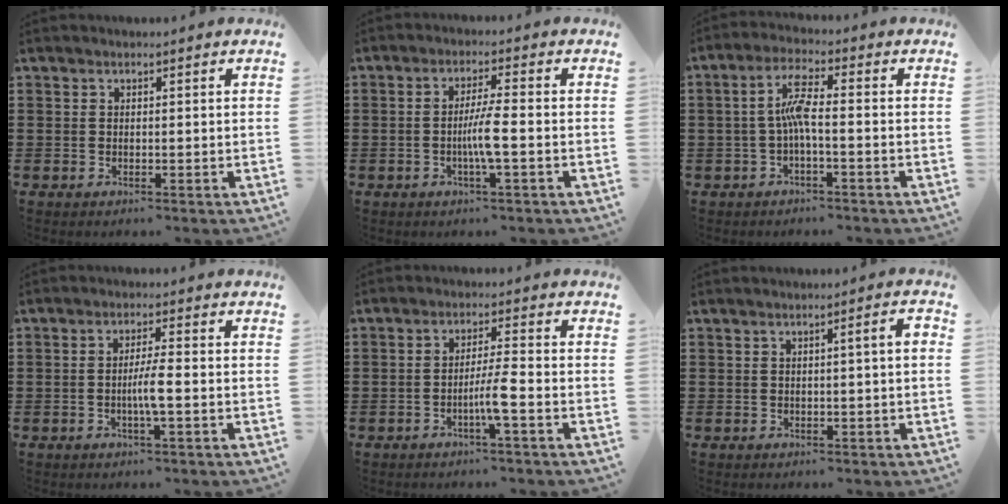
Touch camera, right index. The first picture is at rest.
{"total": 4.4, "force": [-1.1, -0.1, 4.3], "torque": [-0.084, -0.008, -0.025]}
{"total": 5.4, "force": [-0.8, 1.0, 5.2], "torque": [-0.104, 0.004, -0.020]}
{"total": 3.7, "force": [-0.9, 0.0, 3.6], "torque": [-0.072, -0.007, -0.021]}
{"total": 4.4, "force": [-1.9, -0.4, 3.9], "torque": [-0.076, -0.010, -0.039]}
{"total": 2.1, "force": [-0.1, -0.1, 2.1], "torque": [-0.035, -0.002, -0.005]}